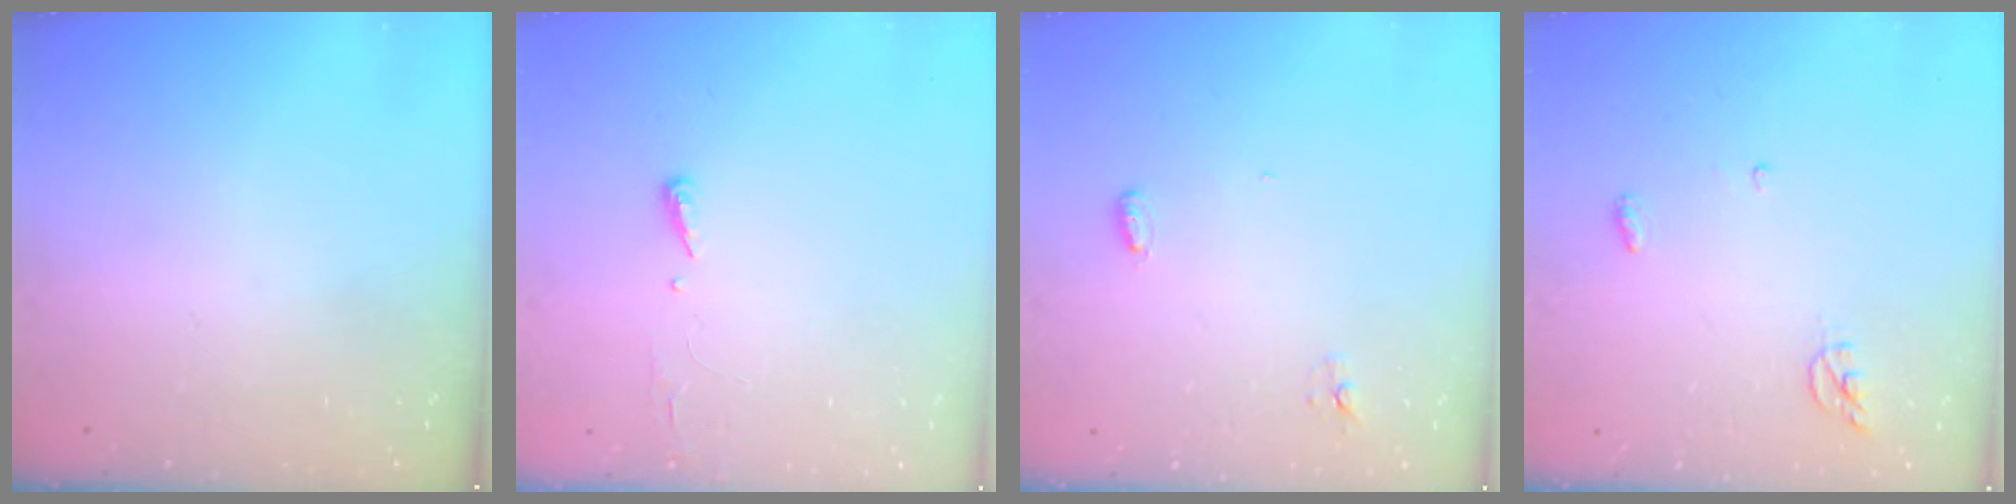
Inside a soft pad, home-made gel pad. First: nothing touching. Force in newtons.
{"total": 2.9, "press": 2.9, "slide": 0.4}
{"total": 3.6, "press": 3.5, "slide": 0.9}
{"total": 4.9, "press": 4.9, "slide": 0.2}